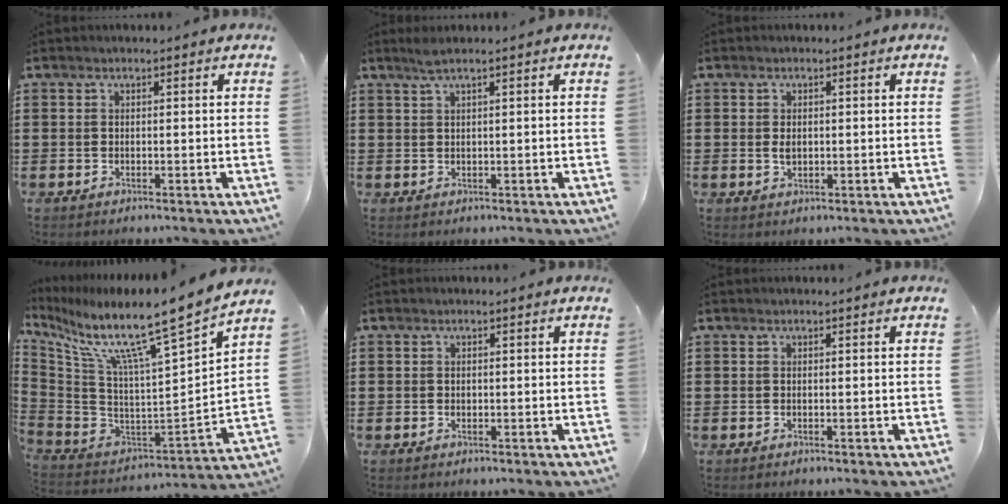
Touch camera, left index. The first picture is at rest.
{"total": 1.6, "force": [0.9, -0.1, 1.3], "torque": [-0.027, 0.000, 0.016]}
{"total": 1.5, "force": [0.0, 1.0, 1.1], "torque": [-0.024, 0.004, 0.000]}
{"total": 10.2, "force": [8.1, -0.7, 6.1], "torque": [-0.139, -0.078, 0.119]}
{"total": 0.0}
{"total": 0.0}